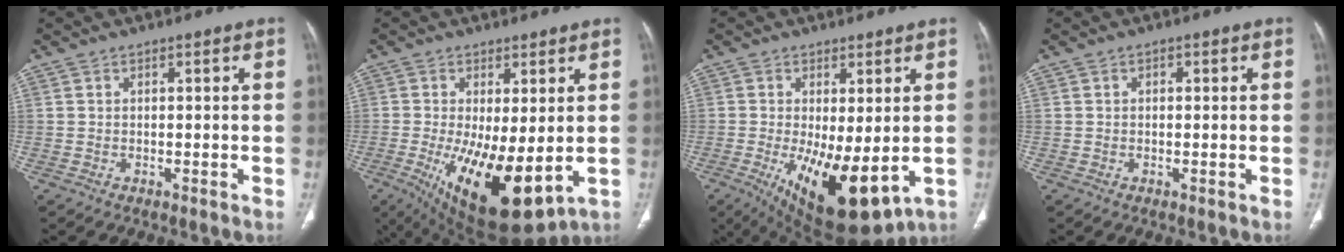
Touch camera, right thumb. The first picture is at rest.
{"total": 16.8, "force": [-2.9, 6.6, 15.1], "torque": [-0.262, -0.032, -0.021]}
{"total": 15.2, "force": [-3.1, 6.1, 13.6], "torque": [-0.220, -0.028, -0.026]}
{"total": 0.8, "force": [0.2, 0.6, 0.5], "torque": [0.002, 0.003, 0.000]}